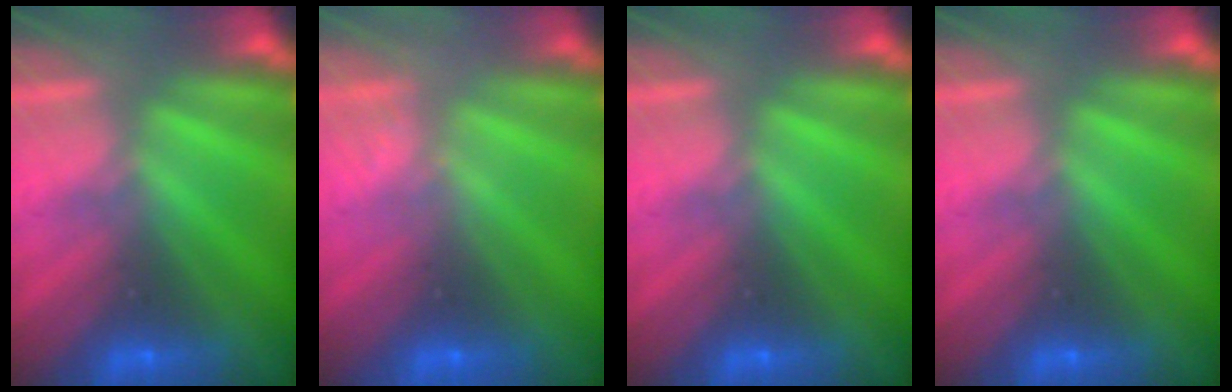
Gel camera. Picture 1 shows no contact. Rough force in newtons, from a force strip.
{"total": 1.6}
{"total": 0.0}
{"total": 0.0}